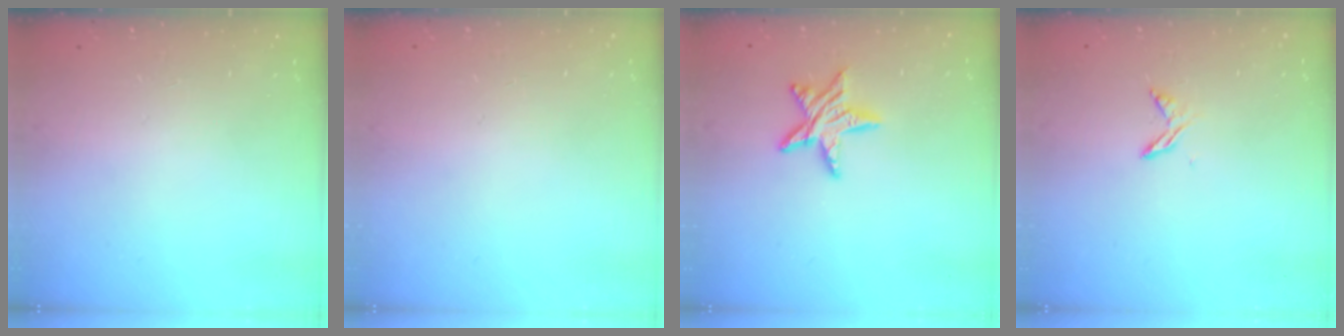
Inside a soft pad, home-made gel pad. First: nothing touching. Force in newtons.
{"total": 0.0}
{"total": 10.1, "press": 10.1, "slide": 0.5}
{"total": 3.9, "press": 3.8, "slide": 0.4}